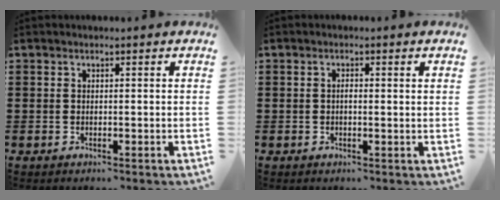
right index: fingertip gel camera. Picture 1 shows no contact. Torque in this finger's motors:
{"motor_torque": [0.06, 0.20, 0.00, 0.00]}